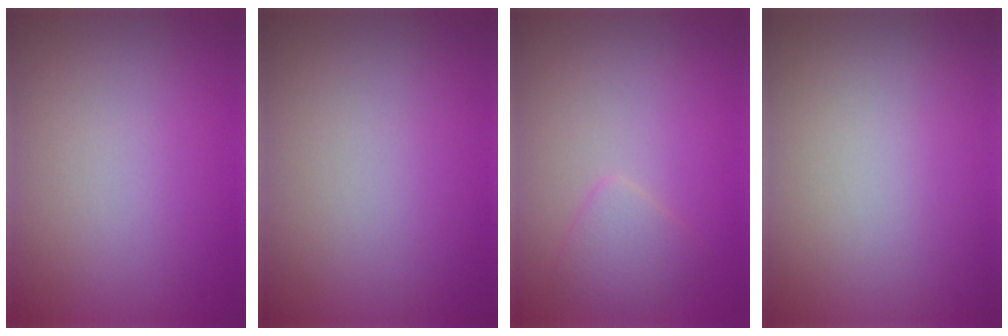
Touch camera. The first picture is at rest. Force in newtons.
{"total": 0.0}
{"total": 1.8, "press": 1.8, "slide": 0.1}
{"total": 0.0}